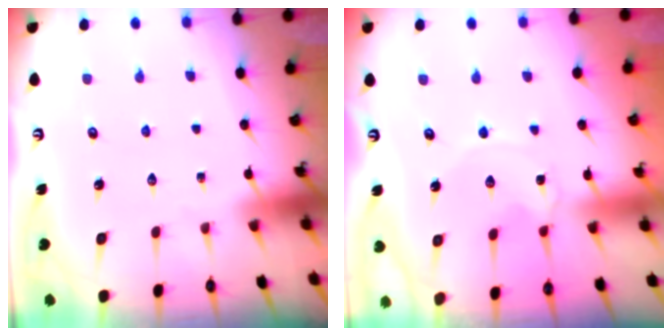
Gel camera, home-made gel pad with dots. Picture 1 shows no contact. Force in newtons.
{"total": 1.1, "press": 1.1, "slide": 0.2}